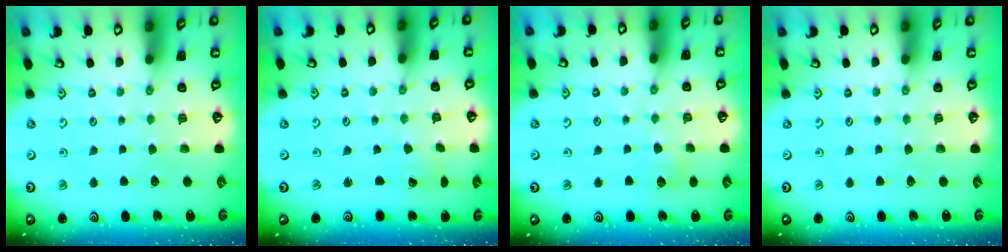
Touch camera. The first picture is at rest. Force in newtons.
{"total": 1.2, "press": 1.2, "slide": 0.0}
{"total": 5.0, "press": 5.0, "slide": 0.5}
{"total": 0.0}